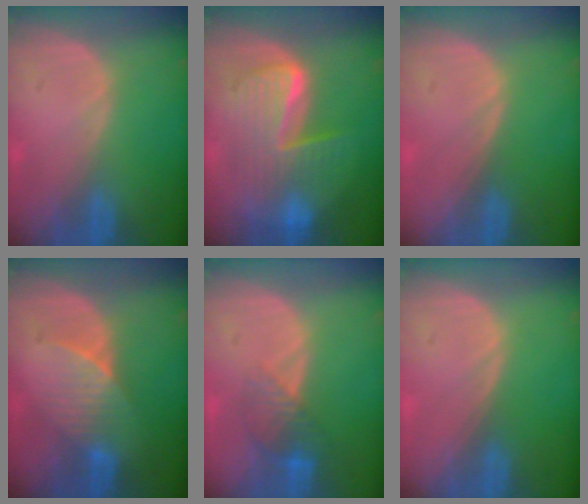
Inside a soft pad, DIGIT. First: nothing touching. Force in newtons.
{"total": 9.4, "press": 9.4, "slide": 0.8}
{"total": 0.0}
{"total": 5.2, "press": 5.1, "slide": 1.3}
{"total": 4.2, "press": 3.8, "slide": 1.7}
{"total": 0.0}